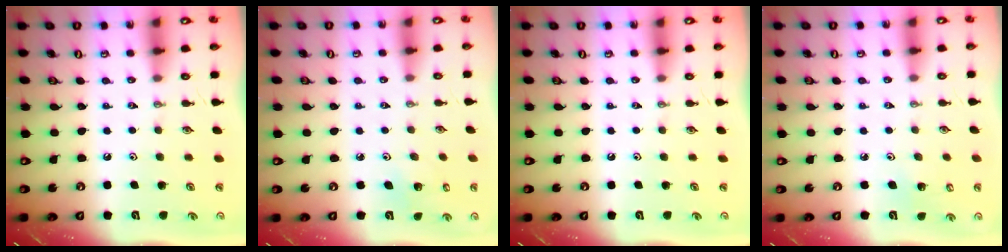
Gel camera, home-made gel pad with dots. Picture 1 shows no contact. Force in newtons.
{"total": 4.1, "press": 4.1, "slide": 0.4}
{"total": 0.0}
{"total": 2.8, "press": 2.7, "slide": 0.7}